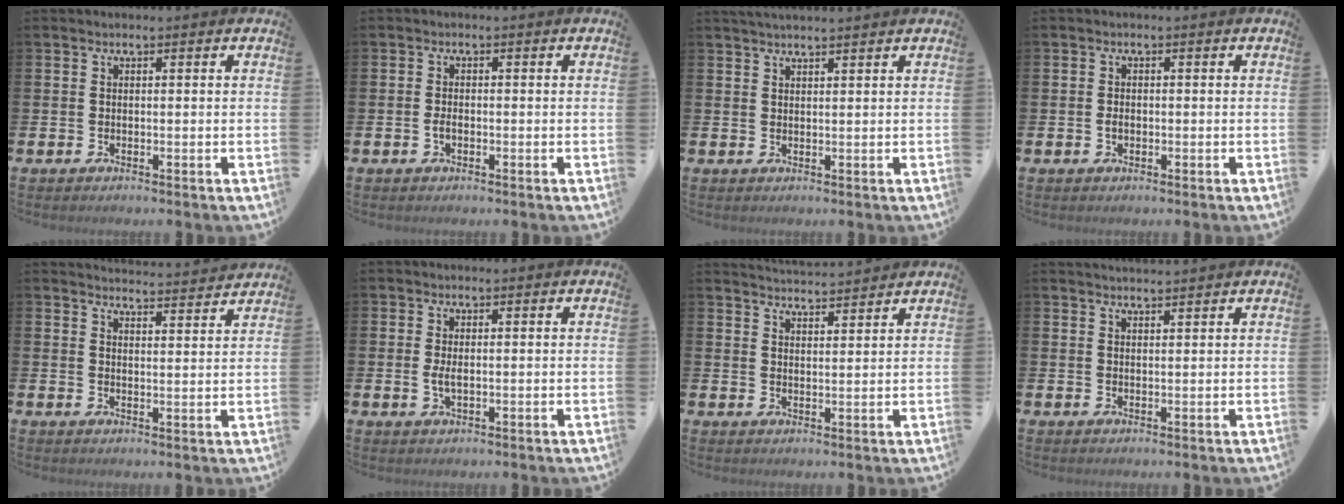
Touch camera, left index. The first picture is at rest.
{"total": 1.3, "force": [-0.5, 0.8, 1.0], "torque": [-0.018, 0.003, -0.010]}
{"total": 1.9, "force": [1.9, -0.1, 0.4], "torque": [-0.009, -0.005, 0.035]}
{"total": 1.2, "force": [-0.3, 0.8, 0.8], "torque": [-0.014, 0.005, -0.007]}
{"total": 4.0, "force": [4.0, -0.1, 0.1], "torque": [0.000, -0.033, 0.068]}
{"total": 1.8, "force": [0.1, 0.8, 1.6], "torque": [-0.032, 0.003, 0.000]}
{"total": 3.9, "force": [3.9, -0.1, -0.1], "torque": [-0.008, -0.026, 0.072]}
{"total": 1.7, "force": [1.7, -0.1, 0.0], "torque": [-0.003, -0.007, 0.032]}